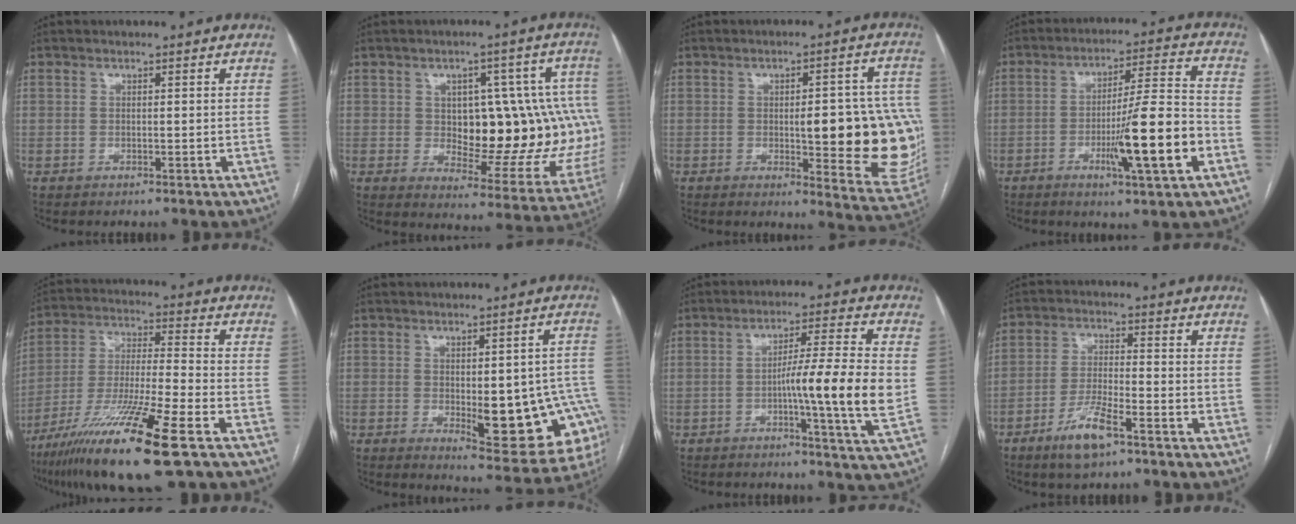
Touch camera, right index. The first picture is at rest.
{"total": 20.7, "force": [0.3, 9.5, 18.4], "torque": [-0.175, 0.031, 0.027]}
{"total": 18.8, "force": [-1.8, 5.3, 18.0], "torque": [-0.149, 0.015, -0.005]}
{"total": 13.7, "force": [-4.6, 0.3, 12.9], "torque": [-0.208, -0.006, -0.074]}
{"total": 18.8, "force": [-10.8, 0.9, 15.4], "torque": [-0.296, -0.046, -0.194]}
{"total": 15.2, "force": [-3.3, 5.4, 13.8], "torque": [-0.119, 0.014, -0.020]}
{"total": 11.4, "force": [-1.5, -1.0, 11.2], "torque": [-0.181, -0.005, -0.031]}
{"total": 7.3, "force": [-4.6, 1.4, 5.5], "torque": [-0.113, -0.008, -0.085]}